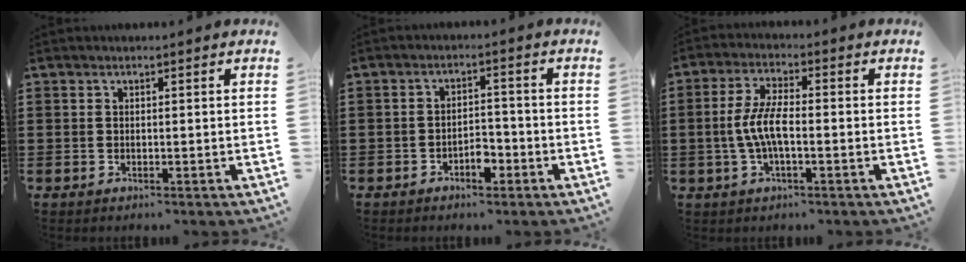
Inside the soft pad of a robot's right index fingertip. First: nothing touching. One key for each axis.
{"total": 3.5, "fx": -2.0, "fy": 1.7, "fz": 2.2, "tx": -0.040, "ty": 0.005, "tz": -0.039}
{"total": 6.1, "fx": -1.1, "fy": 2.0, "fz": 5.7, "tx": -0.135, "ty": -0.004, "tz": -0.031}